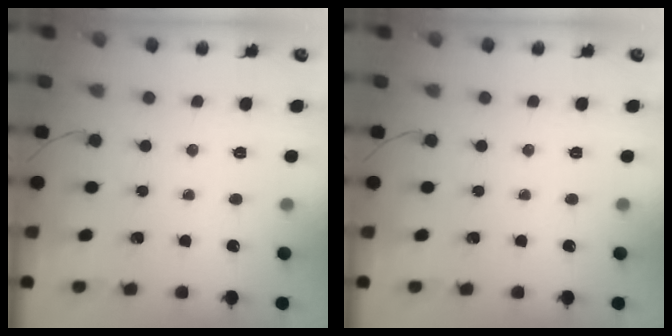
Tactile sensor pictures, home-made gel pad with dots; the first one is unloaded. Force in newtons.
{"total": 0.0}